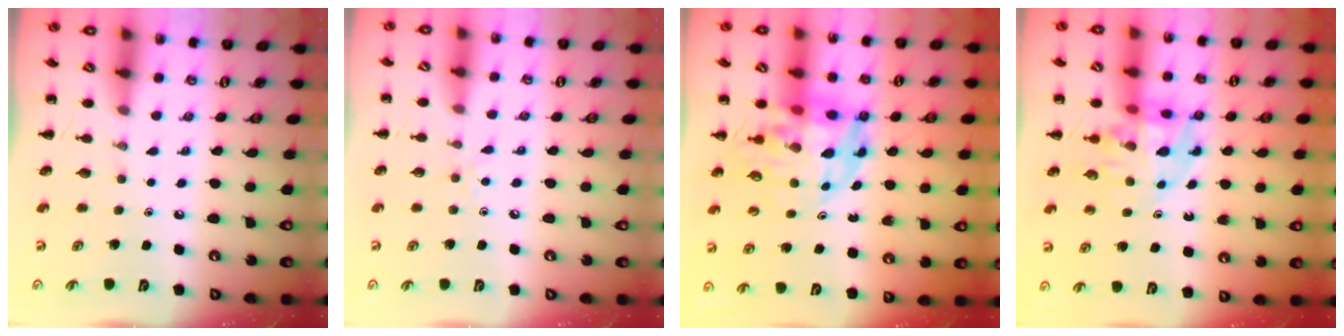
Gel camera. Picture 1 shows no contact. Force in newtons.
{"total": 4.1, "press": 3.8, "slide": 1.5}
{"total": 12.6, "press": 12.0, "slide": 3.8}
{"total": 11.6, "press": 11.2, "slide": 3.1}